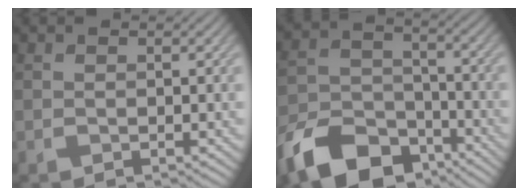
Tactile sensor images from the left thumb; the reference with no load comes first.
{"total": 13.5, "force": [-9.3, 7.2, 6.6], "torque": [-0.154, -0.022, -0.176]}